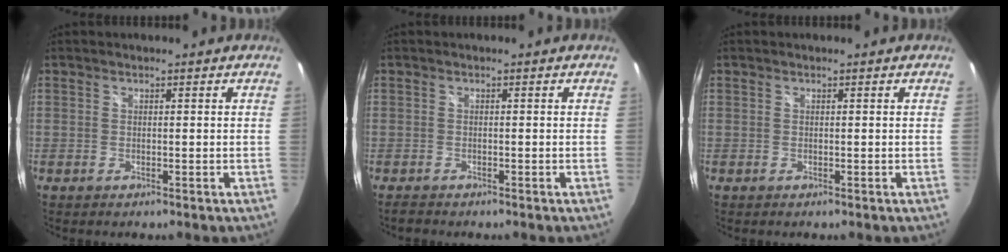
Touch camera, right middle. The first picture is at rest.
{"total": 1.0, "force": [-1.0, 0.3, 0.1], "torque": [-0.006, -0.004, -0.020]}
{"total": 0.0}